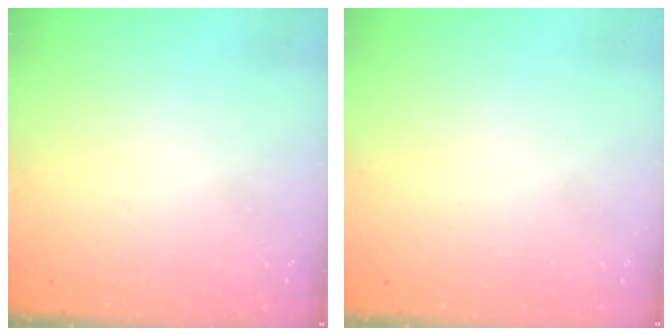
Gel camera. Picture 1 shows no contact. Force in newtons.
{"total": 1.8, "press": 1.8, "slide": 0.2}